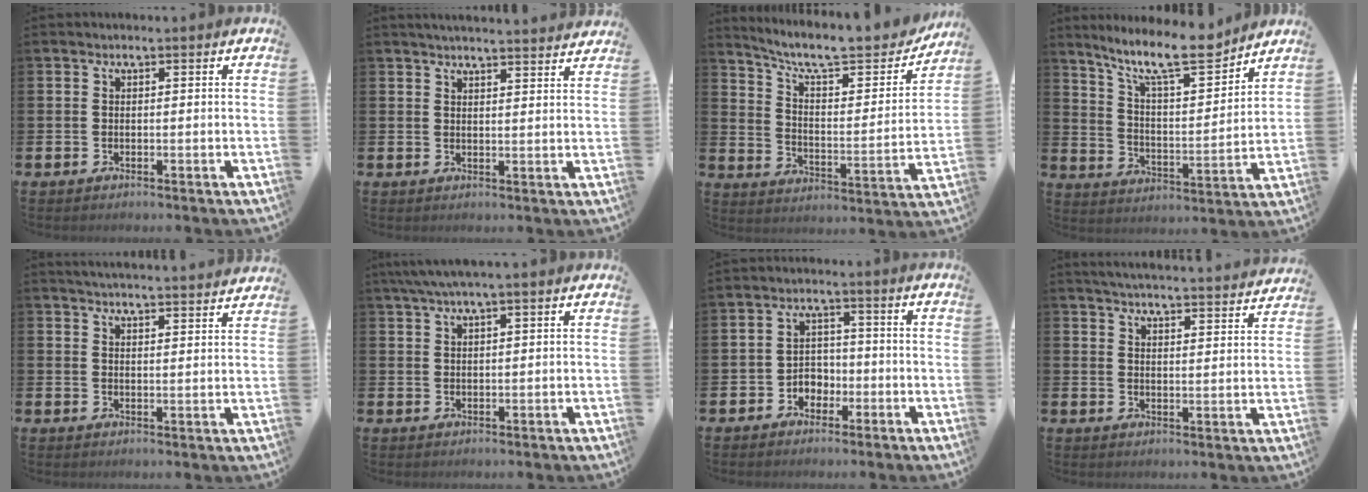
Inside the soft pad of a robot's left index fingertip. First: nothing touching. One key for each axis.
{"total": 3.4, "fx": 3.4, "fy": -0.4, "fz": 0.2, "tx": -0.002, "ty": -0.023, "tz": 0.060}
{"total": 9.3, "fx": 8.0, "fy": 2.2, "fz": 4.1, "tx": -0.096, "ty": -0.061, "tz": 0.132}
{"total": 12.1, "fx": 10.1, "fy": 2.4, "fz": 6.2, "tx": -0.128, "ty": -0.059, "tz": 0.173}
{"total": 4.1, "fx": 4.1, "fy": -0.5, "fz": 0.1, "tx": -0.002, "ty": -0.033, "tz": 0.071}
{"total": 3.3, "fx": 2.6, "fy": 0.1, "fz": 2.0, "tx": -0.045, "ty": 0.000, "tz": 0.048}
{"total": 3.1, "fx": -1.8, "fy": 2.4, "fz": 0.8, "tx": -0.029, "ty": 0.007, "tz": -0.042}
{"total": 5.0, "fx": 5.0, "fy": -0.2, "fz": 0.5, "tx": -0.017, "ty": -0.044, "tz": 0.084}